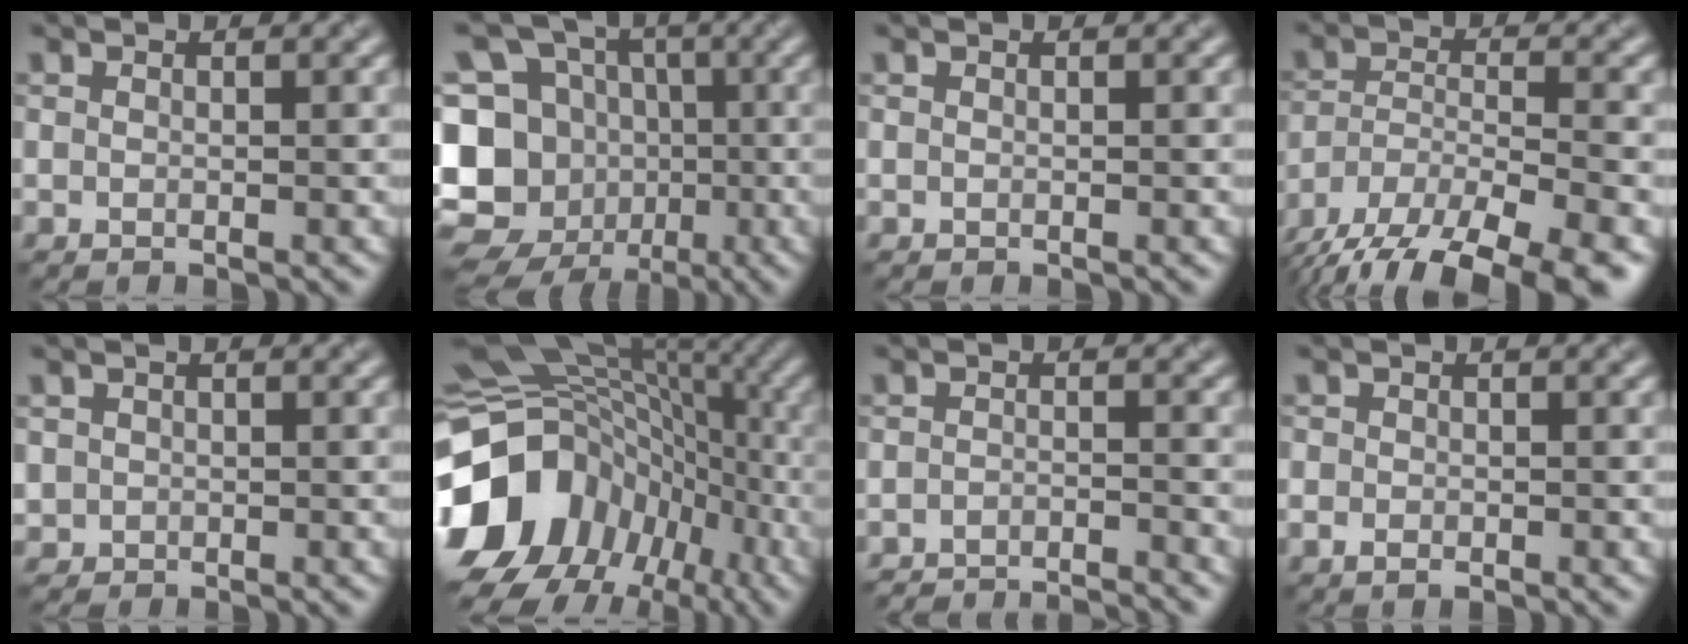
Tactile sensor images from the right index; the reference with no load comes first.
{"total": 16.1, "force": [-5.3, 13.9, 6.0], "torque": [-0.158, -0.001, -0.082]}
{"total": 0.0}
{"total": 13.7, "force": [-10.8, 5.0, 6.9], "torque": [-0.125, -0.034, -0.156]}
{"total": 1.0, "force": [0.0, 1.0, 0.0], "torque": [0.010, -0.004, 0.001]}
{"total": 15.0, "force": [-4.5, 12.2, 7.5], "torque": [-0.167, -0.001, -0.085]}
{"total": 6.8, "force": [-6.6, 0.8, 1.2], "torque": [-0.012, -0.004, -0.093]}
{"total": 1.5, "force": [-0.6, 1.1, 0.9], "torque": [-0.015, -0.003, -0.013]}